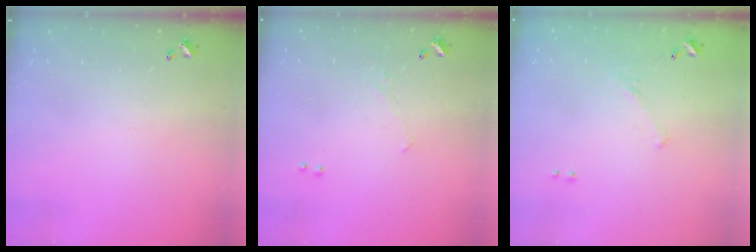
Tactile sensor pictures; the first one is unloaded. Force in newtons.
{"total": 1.2, "press": 1.1, "slide": 0.5}
{"total": 5.9, "press": 5.9, "slide": 0.8}